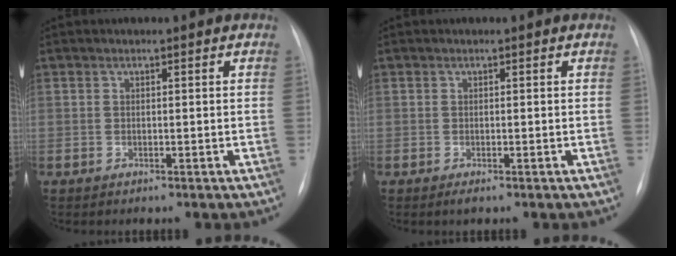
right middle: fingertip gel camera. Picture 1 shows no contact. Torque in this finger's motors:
{"motor_torque": [0.27, -0.22, 0.00, 0.02]}